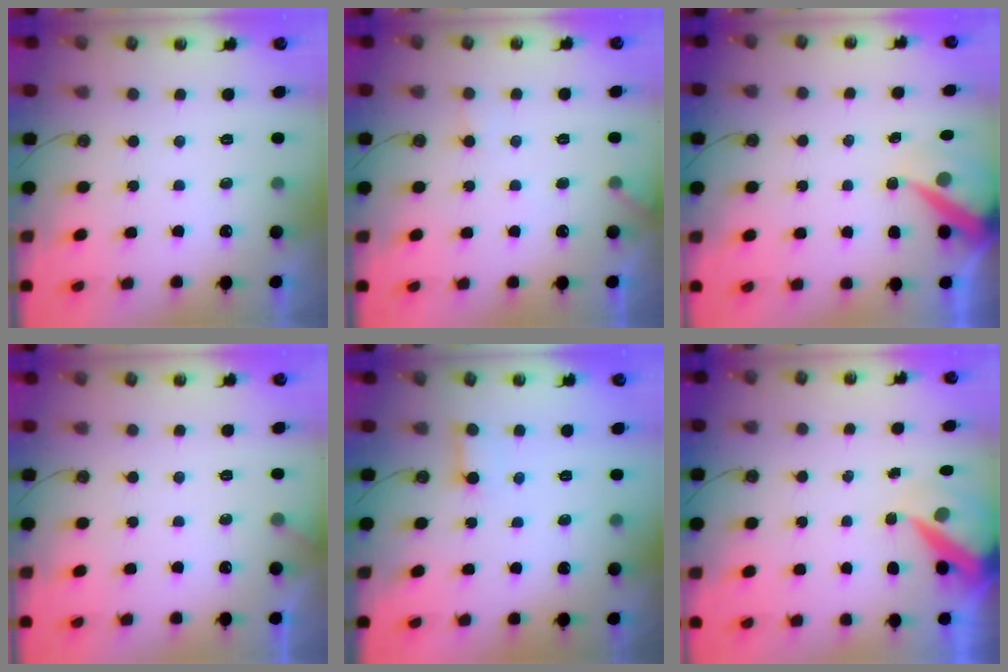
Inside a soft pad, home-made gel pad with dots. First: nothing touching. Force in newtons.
{"total": 8.1, "press": 8.0, "slide": 0.5}
{"total": 7.0, "press": 7.0, "slide": 0.2}
{"total": 2.6, "press": 2.6, "slide": 0.3}
{"total": 3.1, "press": 3.1, "slide": 0.2}
{"total": 7.6, "press": 7.5, "slide": 0.9}